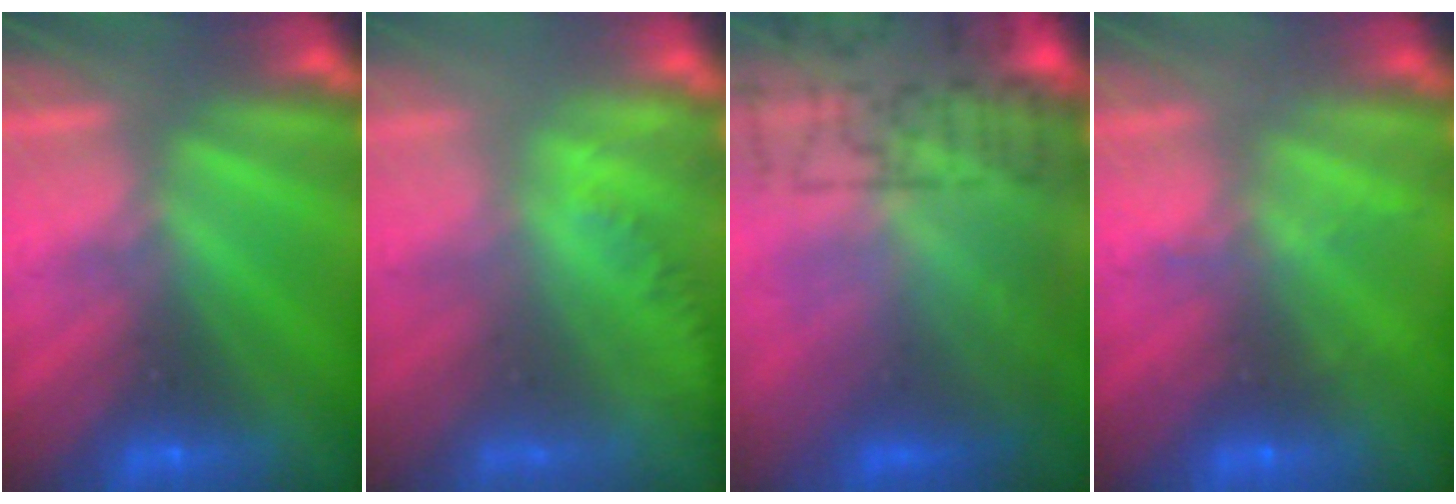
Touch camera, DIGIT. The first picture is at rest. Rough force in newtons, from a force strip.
{"total": 1.3}
{"total": 7.5}
{"total": 2.1}